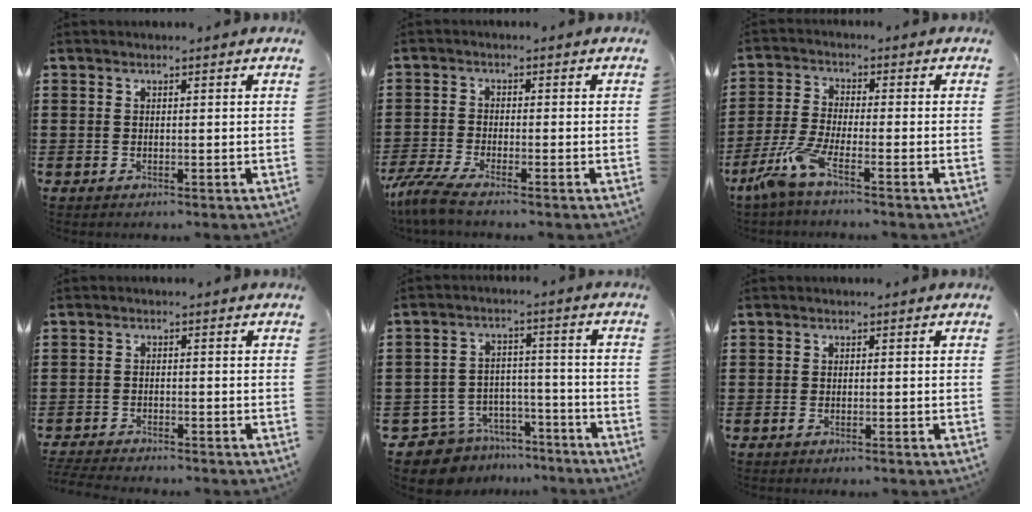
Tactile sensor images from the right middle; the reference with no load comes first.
{"total": 4.1, "force": [-3.4, 0.0, 2.2], "torque": [-0.075, -0.023, -0.075]}
{"total": 5.9, "force": [-4.0, 0.7, 4.2], "torque": [-0.112, -0.020, -0.082]}
{"total": 2.8, "force": [-2.8, -0.1, 0.2], "torque": [-0.015, -0.008, -0.059]}
{"total": 8.5, "force": [-8.1, 2.3, 1.0], "torque": [-0.028, 0.024, -0.158]}
{"total": 0.6, "force": [-0.5, 0.1, 0.4], "torque": [-0.009, -0.002, -0.008]}